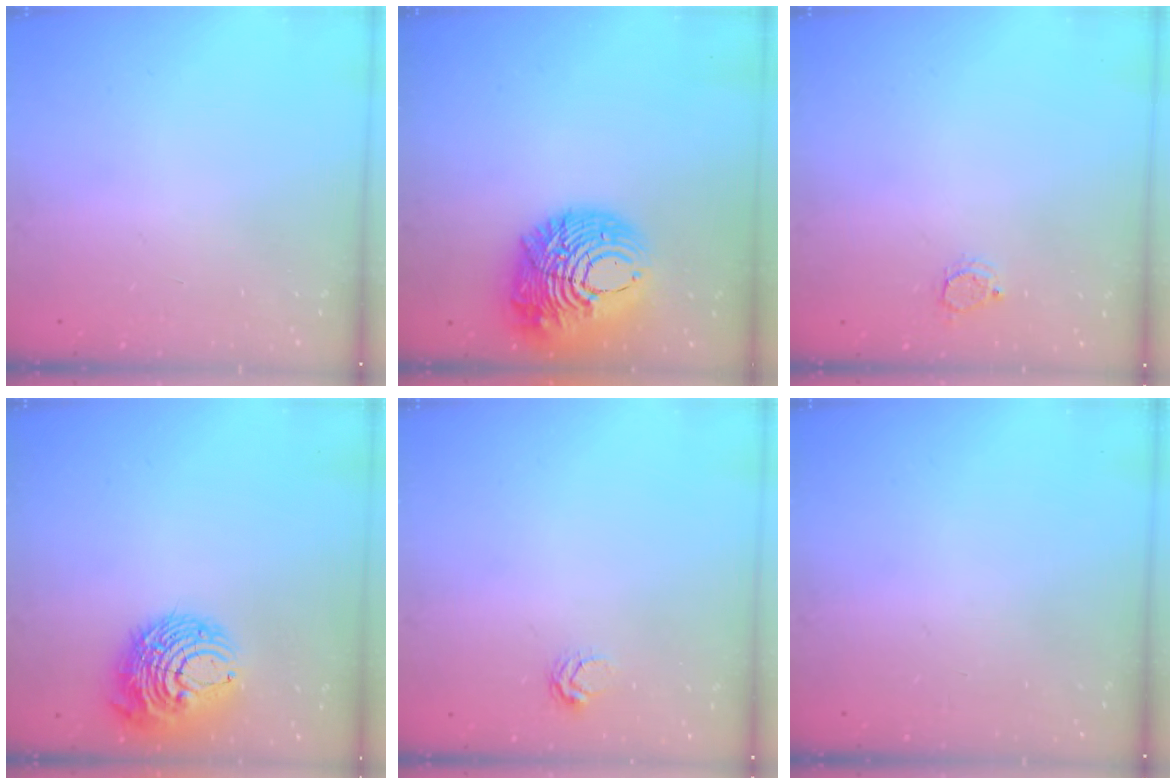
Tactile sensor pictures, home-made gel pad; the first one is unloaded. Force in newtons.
{"total": 18.9, "press": 18.8, "slide": 2.3}
{"total": 2.9, "press": 2.8, "slide": 0.4}
{"total": 11.7, "press": 11.6, "slide": 1.2}
{"total": 4.5, "press": 4.5, "slide": 0.5}
{"total": 0.0}